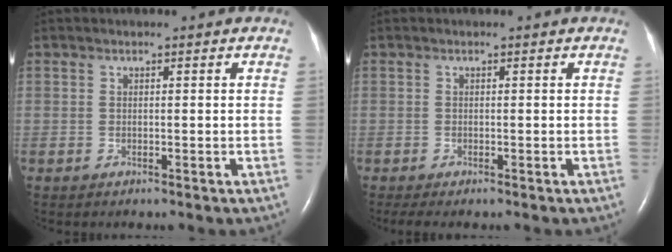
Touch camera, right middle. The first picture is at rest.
{"total": 1.9, "force": [-1.5, 0.2, 1.2], "torque": [-0.023, -0.008, -0.022]}